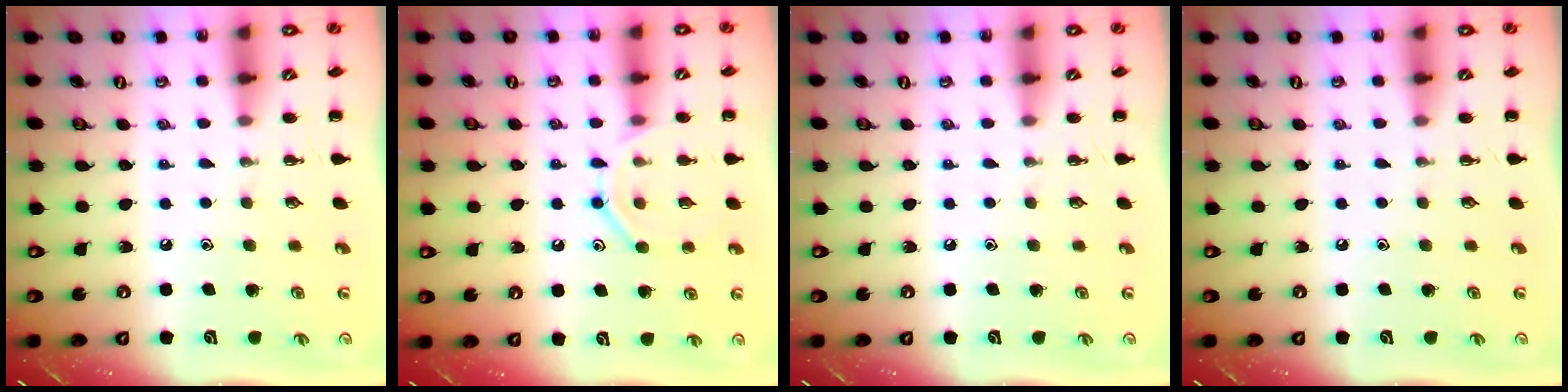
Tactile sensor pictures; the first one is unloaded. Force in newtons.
{"total": 10.0, "press": 9.9, "slide": 1.1}
{"total": 0.0}
{"total": 0.0}